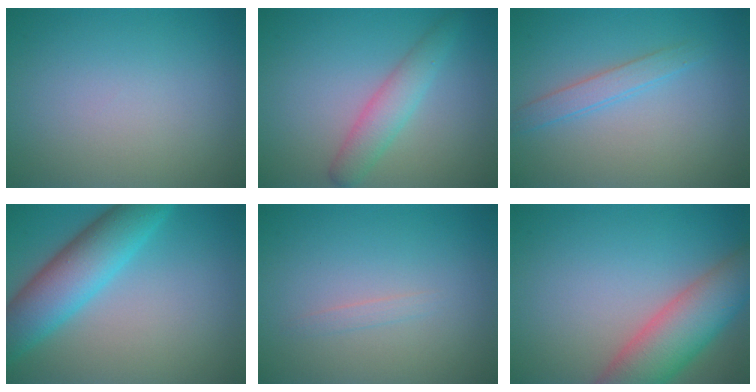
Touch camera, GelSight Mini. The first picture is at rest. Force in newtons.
{"total": 2.9, "press": 2.9, "slide": 0.1}
{"total": 1.9, "press": 1.9, "slide": 0.2}
{"total": 7.0, "press": 7.0, "slide": 0.2}
{"total": 0.7, "press": 0.7, "slide": 0.1}
{"total": 7.5, "press": 7.5, "slide": 0.5}